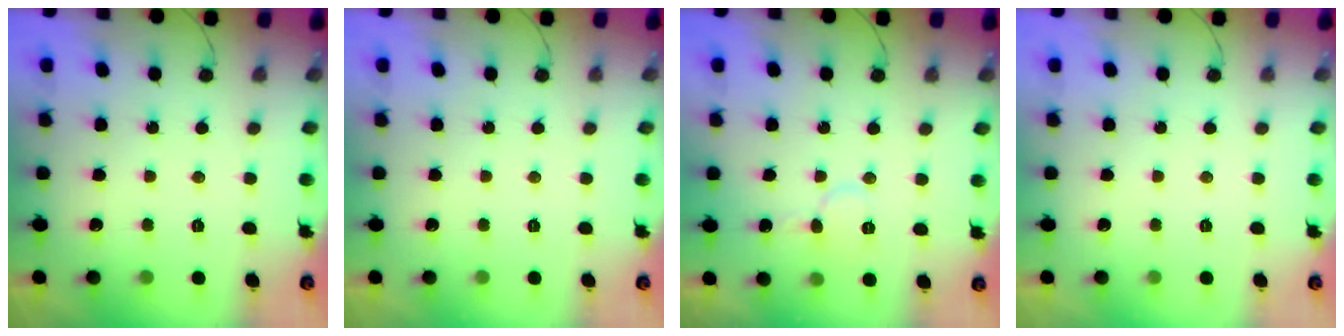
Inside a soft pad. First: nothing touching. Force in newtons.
{"total": 0.0}
{"total": 5.9, "press": 5.9, "slide": 0.5}
{"total": 0.0}